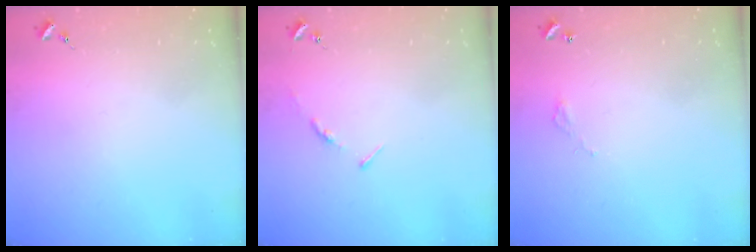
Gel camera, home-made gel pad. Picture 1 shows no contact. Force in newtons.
{"total": 3.4, "press": 3.4, "slide": 0.3}
{"total": 2.8, "press": 2.8, "slide": 0.2}